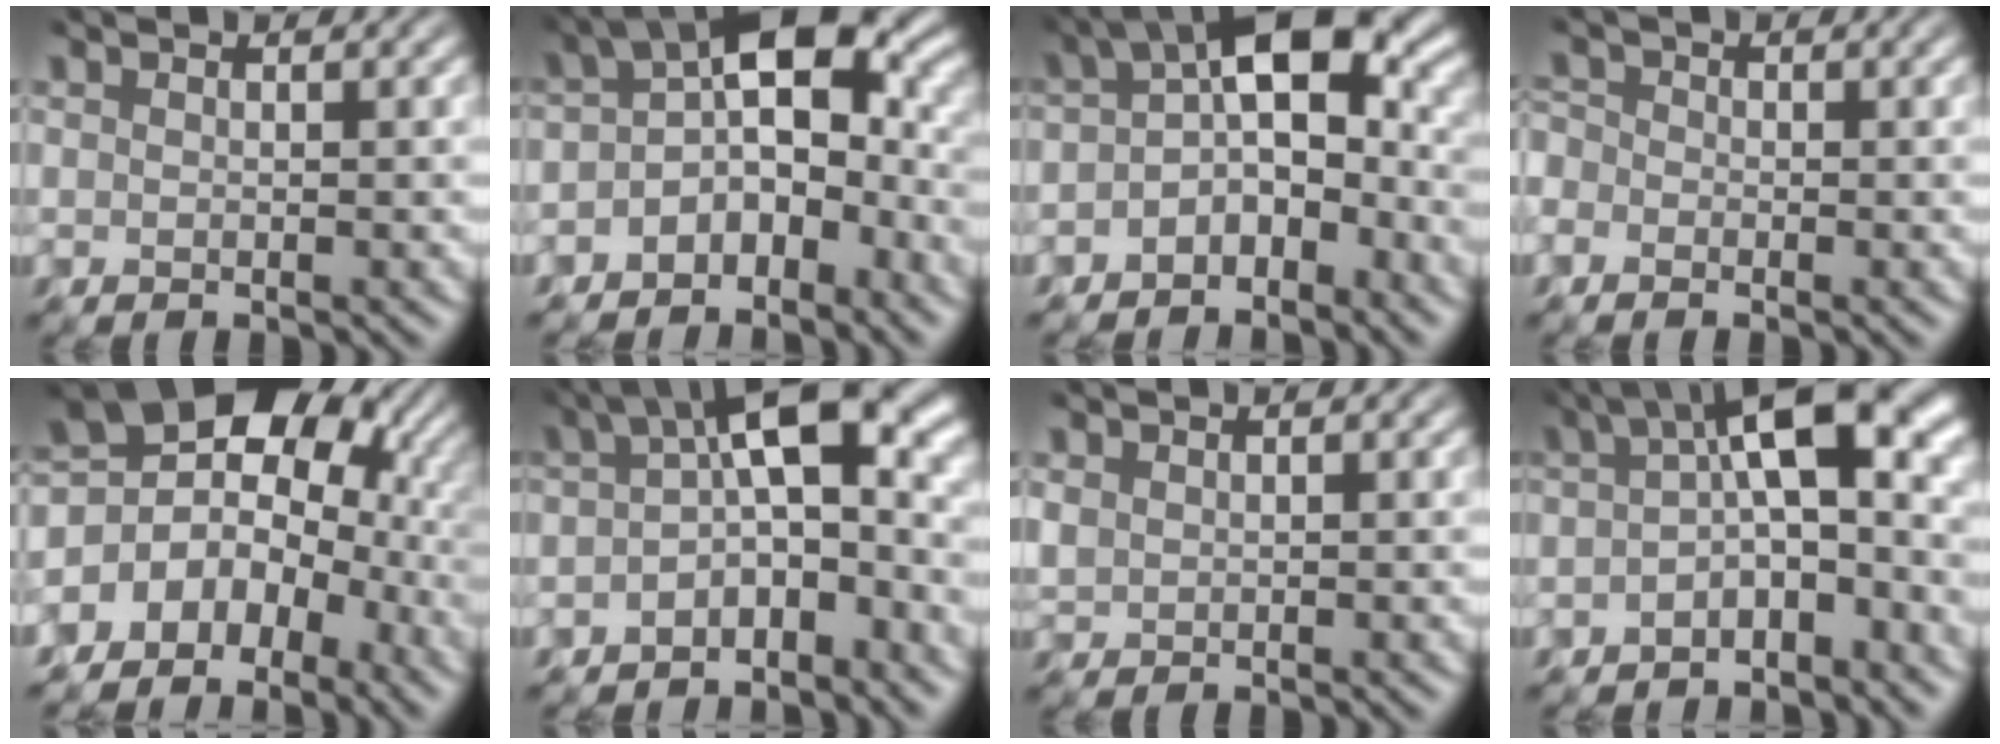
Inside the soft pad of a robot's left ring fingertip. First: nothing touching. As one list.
[{"total": 6.1, "force": [-2.0, 3.4, 4.7], "torque": [-0.063, 0.019, -0.049]}, {"total": 6.1, "force": [-1.5, 3.1, 5.1], "torque": [-0.078, 0.021, -0.041]}, {"total": 1.5, "force": [-0.7, 1.3, 0.4], "torque": [-0.009, 0.007, -0.022]}, {"total": 9.9, "force": [-0.8, 7.5, 6.5], "torque": [-0.066, 0.011, -0.016]}, {"total": 8.2, "force": [-1.4, 3.4, 7.3], "torque": [-0.114, 0.024, -0.041]}, {"total": 0.8, "force": [0.6, 0.6, 0.1], "torque": [-0.007, 0.001, 0.014]}, {"total": 7.6, "force": [-0.9, 2.7, 7.1], "torque": [-0.110, 0.024, -0.031]}]